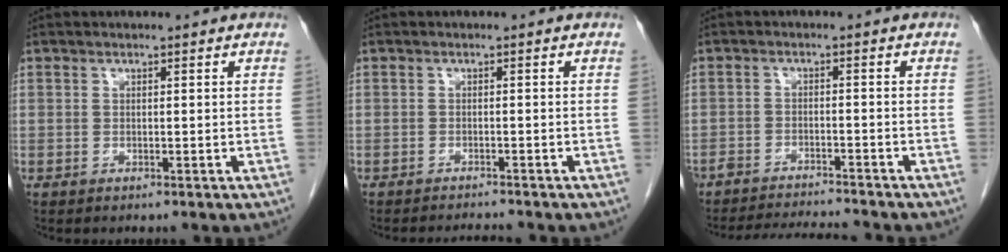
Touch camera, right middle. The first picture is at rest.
{"total": 2.2, "force": [-2.2, -0.6, 0.0], "torque": [-0.003, -0.012, -0.033]}
{"total": 8.3, "force": [-8.1, -0.1, 1.8], "torque": [-0.019, -0.002, -0.129]}